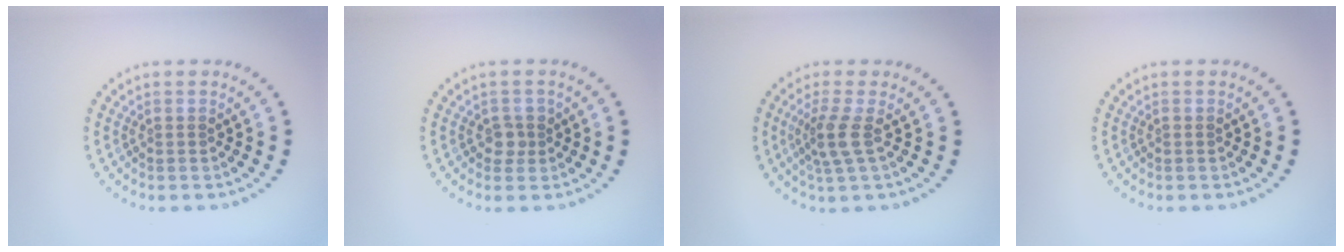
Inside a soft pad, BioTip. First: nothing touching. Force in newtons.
{"total": 1.5, "press": 1.3, "slide": 0.8}
{"total": 2.5, "press": 1.9, "slide": 1.6}
{"total": 0.0}